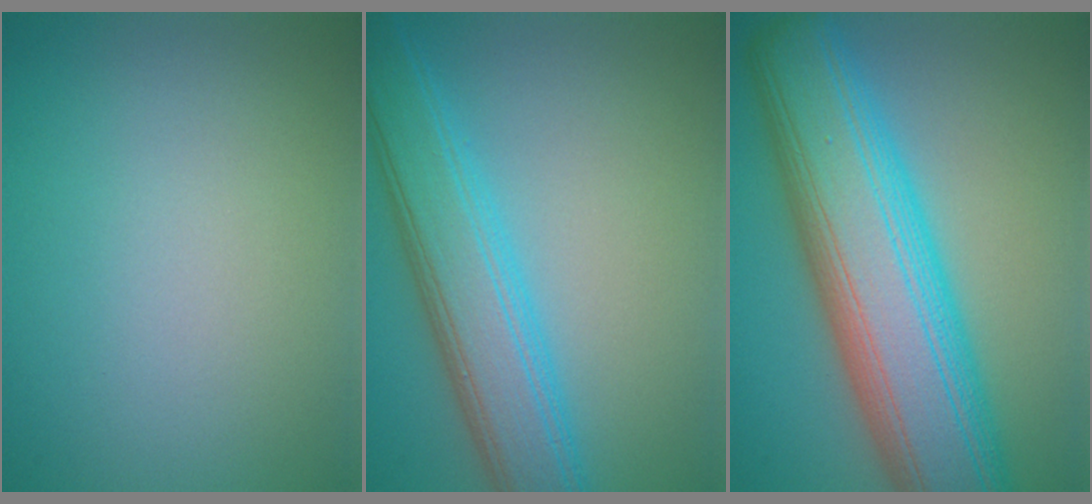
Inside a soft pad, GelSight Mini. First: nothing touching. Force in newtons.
{"total": 7.0, "press": 7.0, "slide": 0.1}
{"total": 13.6, "press": 13.6, "slide": 0.1}